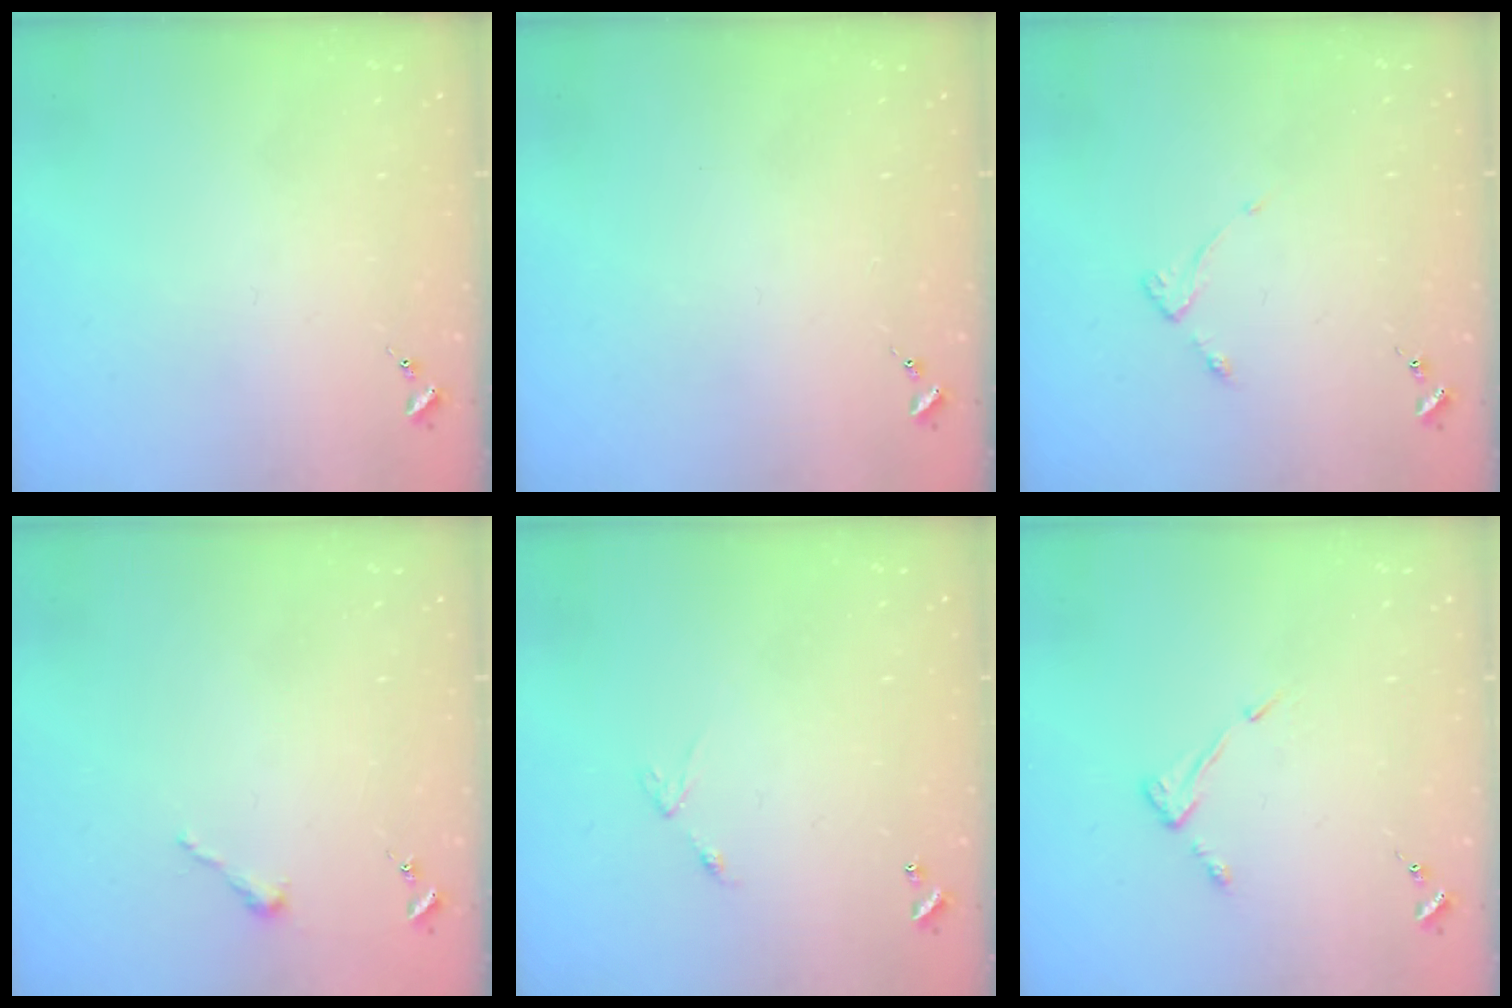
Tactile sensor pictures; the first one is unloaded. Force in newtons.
{"total": 0.0}
{"total": 2.8, "press": 2.7, "slide": 0.5}
{"total": 2.5, "press": 2.5, "slide": 0.2}
{"total": 5.9, "press": 5.9, "slide": 0.4}
{"total": 5.2, "press": 5.1, "slide": 0.6}